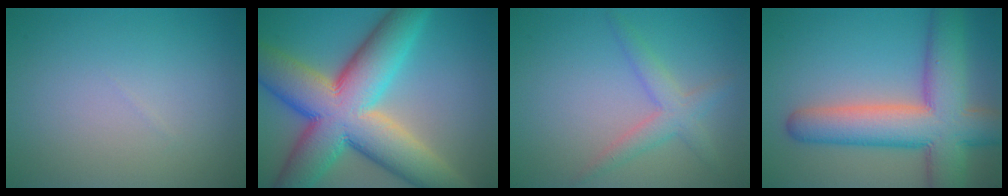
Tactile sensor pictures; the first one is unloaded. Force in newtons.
{"total": 14.6, "press": 14.6, "slide": 0.7}
{"total": 2.7, "press": 2.7, "slide": 0.1}
{"total": 10.5, "press": 10.5, "slide": 0.3}